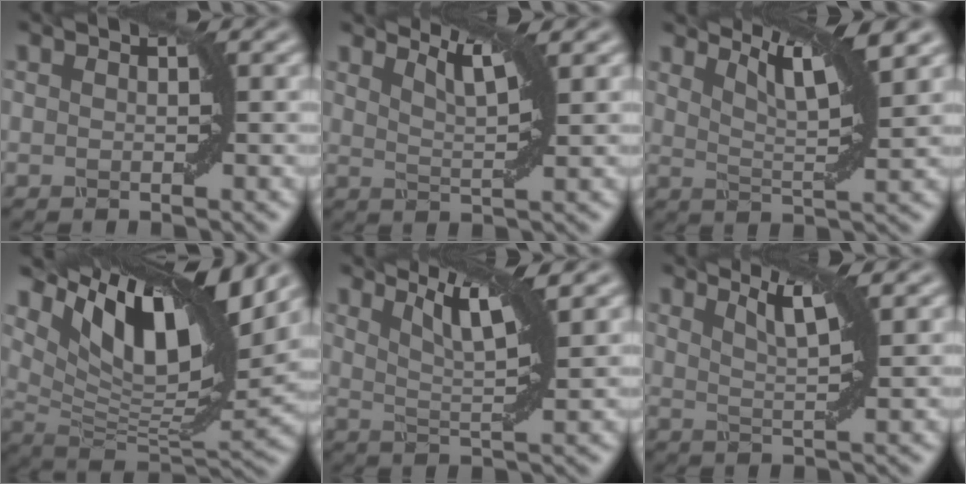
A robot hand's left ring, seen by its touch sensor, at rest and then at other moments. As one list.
[{"total": 3.2, "force": [2.2, 0.7, 2.2], "torque": [-0.036, 0.004, 0.037]}, {"total": 6.0, "force": [4.0, 1.2, 4.4], "torque": [-0.065, 0.009, 0.068]}, {"total": 12.5, "force": [6.7, 4.7, 9.5], "torque": [-0.165, 0.004, 0.129]}, {"total": 5.1, "force": [2.8, 1.1, 4.1], "torque": [-0.065, 0.008, 0.049]}, {"total": 3.2, "force": [1.8, 0.6, 2.6], "torque": [-0.040, 0.005, 0.034]}]